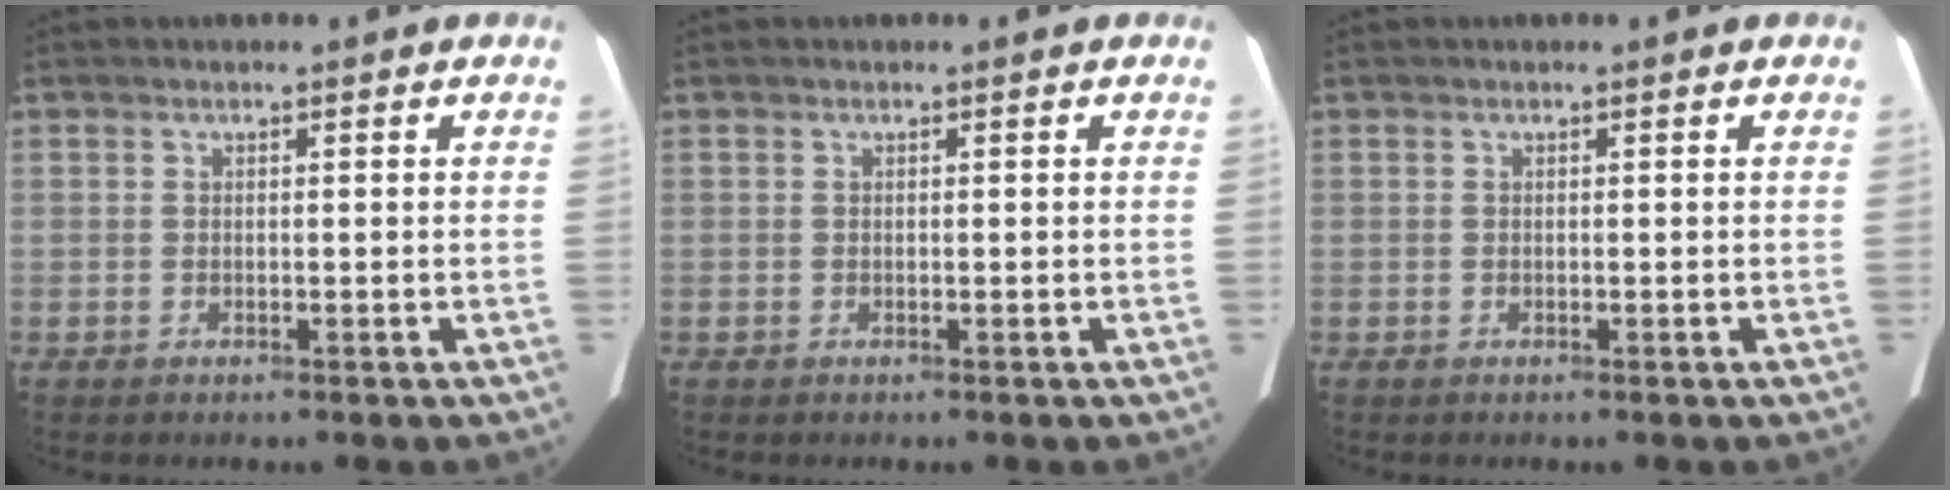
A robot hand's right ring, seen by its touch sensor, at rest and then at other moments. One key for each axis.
{"total": 0.0}
{"total": 0.0}